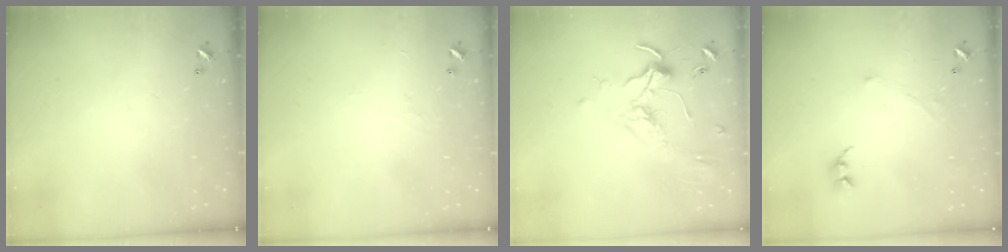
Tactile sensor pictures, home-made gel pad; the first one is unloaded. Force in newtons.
{"total": 1.3, "press": 1.2, "slide": 0.5}
{"total": 1.7, "press": 1.5, "slide": 0.7}
{"total": 0.7, "press": 0.4, "slide": 0.5}